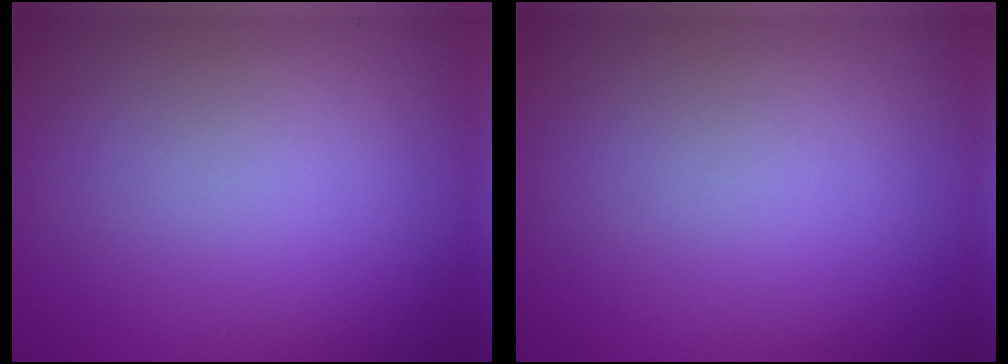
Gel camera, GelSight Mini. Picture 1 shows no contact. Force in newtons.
{"total": 0.0}